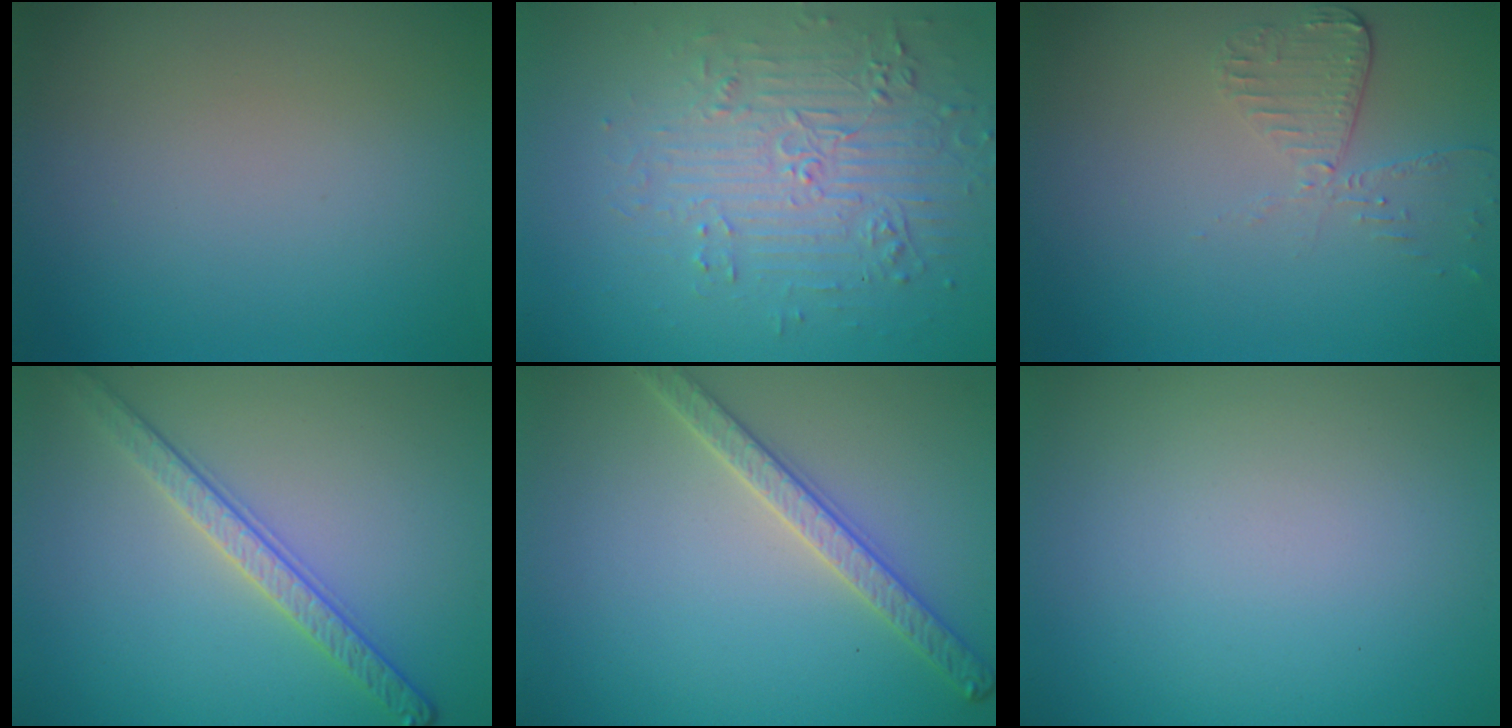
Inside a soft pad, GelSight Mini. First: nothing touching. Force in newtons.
{"total": 4.2, "press": 3.7, "slide": 2.0}
{"total": 2.7, "press": 2.4, "slide": 1.2}
{"total": 3.3, "press": 2.9, "slide": 1.5}
{"total": 3.2, "press": 3.0, "slide": 1.0}
{"total": 0.0}